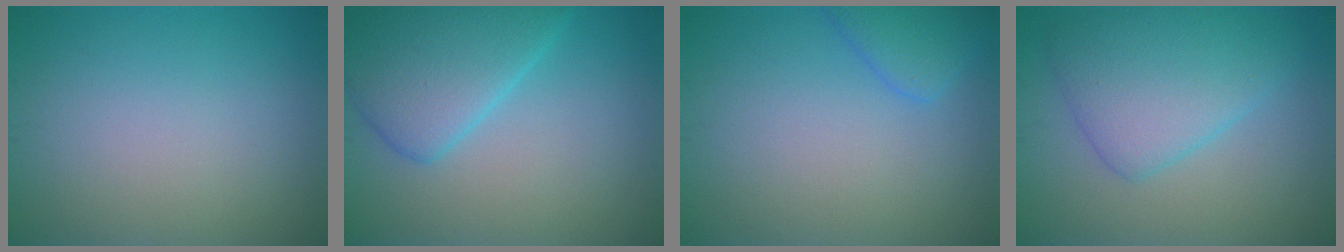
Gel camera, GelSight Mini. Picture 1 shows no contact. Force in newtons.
{"total": 6.2, "press": 6.2, "slide": 0.2}
{"total": 2.5, "press": 2.5, "slide": 0.2}
{"total": 5.8, "press": 5.8, "slide": 0.1}